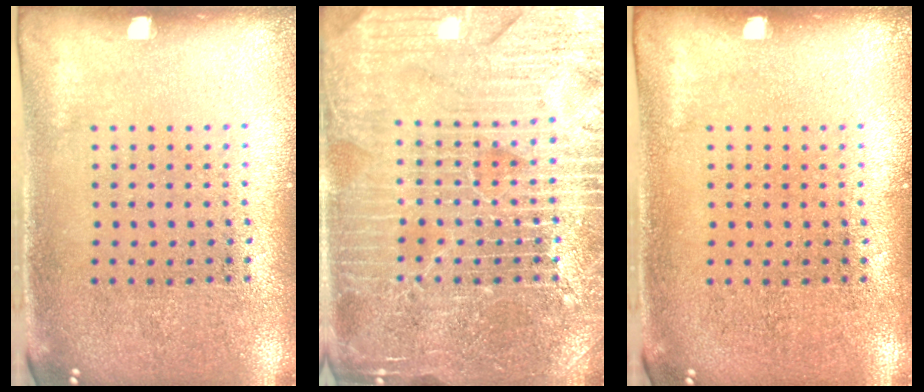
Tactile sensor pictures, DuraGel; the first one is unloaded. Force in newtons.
{"total": 5.4, "press": 5.3, "slide": 0.6}
{"total": 0.0}